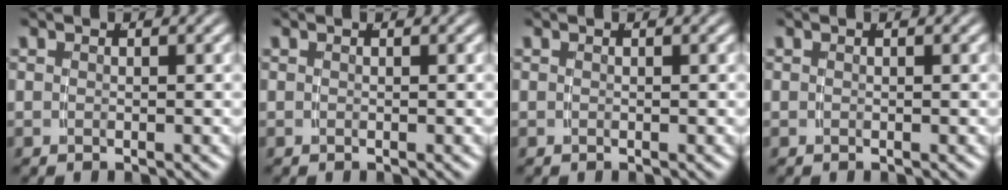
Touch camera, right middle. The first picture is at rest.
{"total": 0.0}
{"total": 0.0}
{"total": 0.0}